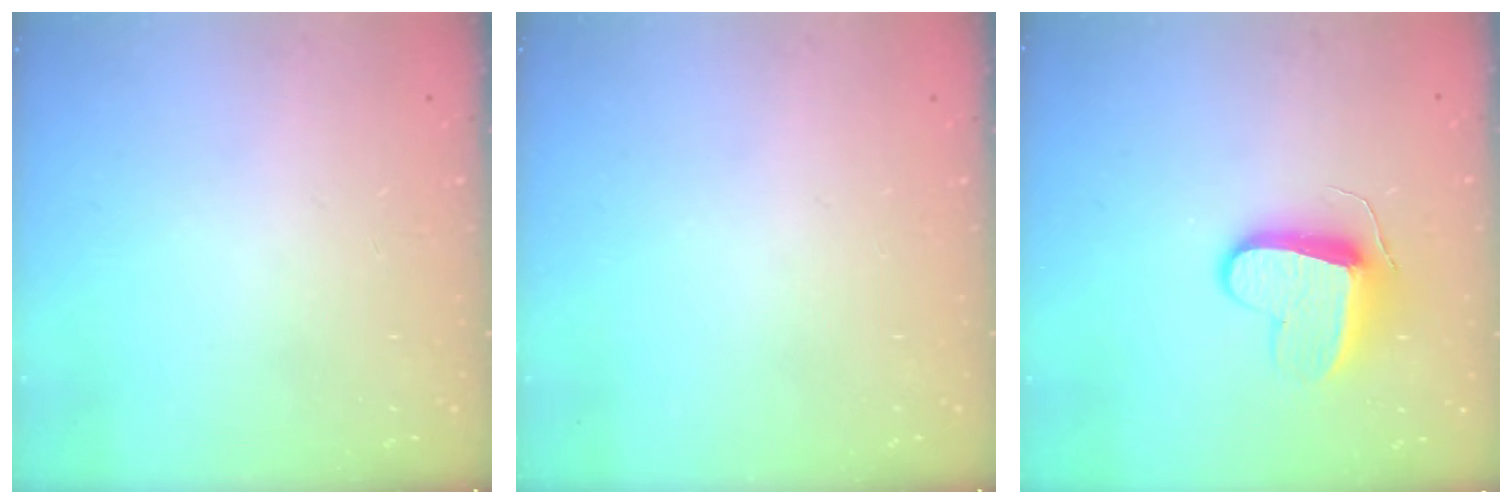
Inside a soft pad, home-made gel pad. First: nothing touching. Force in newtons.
{"total": 0.0}
{"total": 10.3, "press": 10.2, "slide": 1.2}